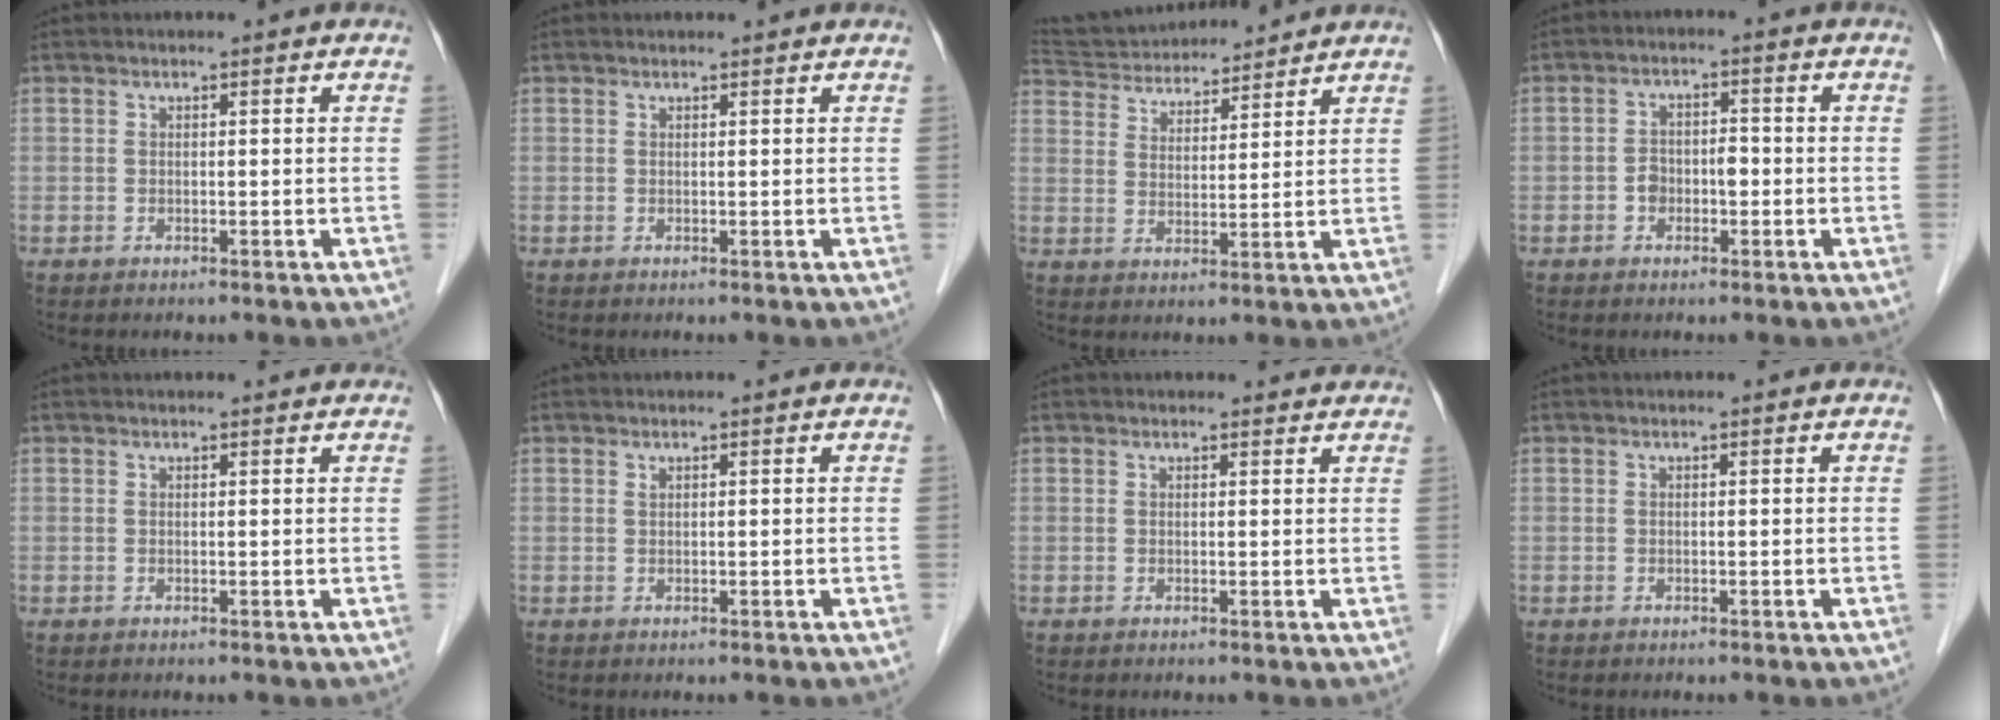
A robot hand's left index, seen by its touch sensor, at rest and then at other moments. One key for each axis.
{"total": 0.7, "fx": 0.6, "fy": 0.2, "fz": 0.1, "tx": -0.009, "ty": 0.005, "tz": 0.007}
{"total": 13.7, "fx": 12.8, "fy": 3.2, "fz": 3.7, "tx": -0.075, "ty": 0.033, "tz": 0.214}
{"total": 3.2, "fx": -1.2, "fy": 2.1, "fz": 2.1, "tx": -0.037, "ty": 0.012, "tz": -0.023}
{"total": 1.6, "fx": 1.5, "fy": 0.4, "fz": 0.4, "tx": -0.012, "ty": 0.006, "tz": 0.011}
{"total": 0.0}
{"total": 1.7, "fx": 1.6, "fy": 0.7, "fz": -0.1, "tx": -0.002, "ty": -0.002, "tz": 0.007}
{"total": 0.0}